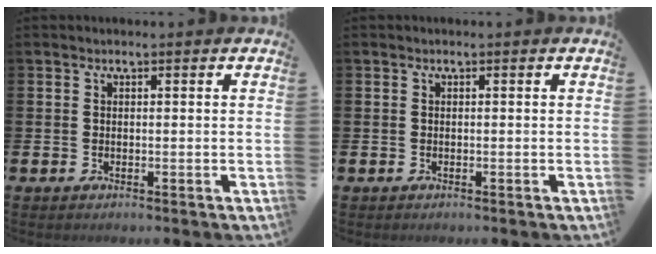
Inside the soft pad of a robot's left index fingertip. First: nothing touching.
{"total": 0.0}